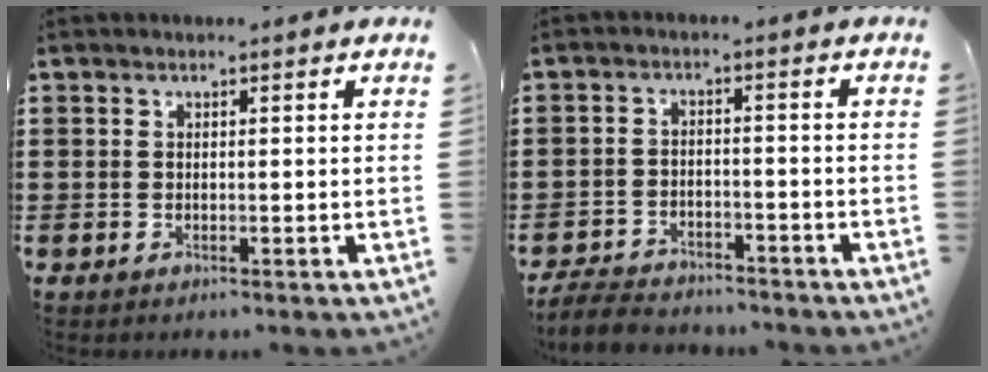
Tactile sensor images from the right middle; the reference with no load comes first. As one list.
[{"total": 5.0, "force": [-4.9, 0.9, 0.8], "torque": [-0.023, 0.004, -0.098]}]